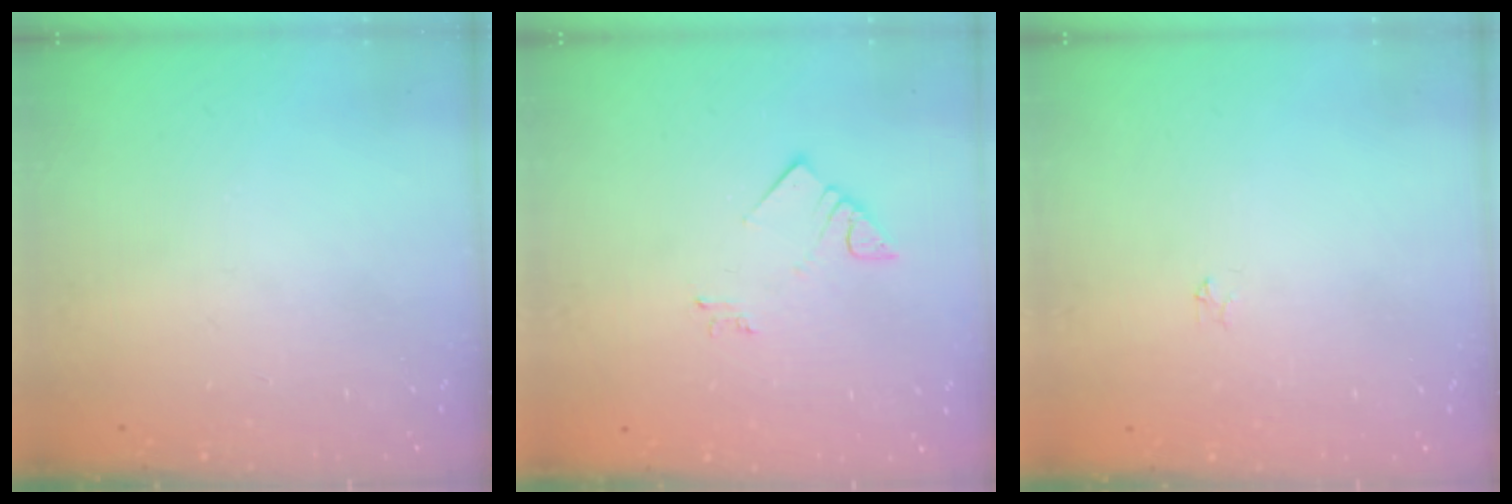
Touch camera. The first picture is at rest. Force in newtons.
{"total": 3.2, "press": 3.2, "slide": 0.4}
{"total": 2.2, "press": 2.2, "slide": 0.3}